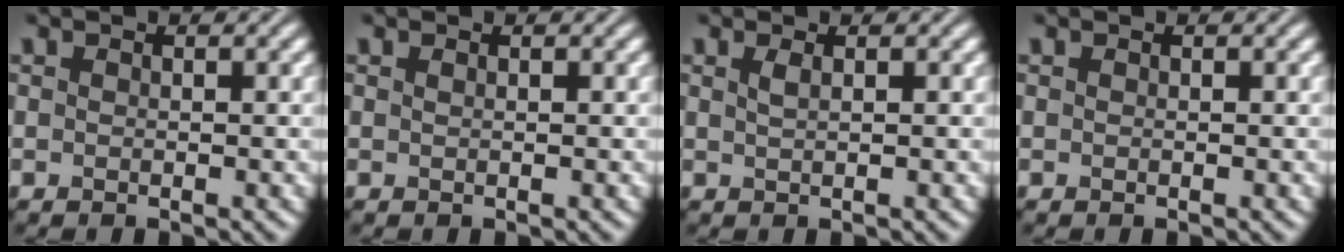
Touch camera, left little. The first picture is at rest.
{"total": 0.0}
{"total": 0.9, "force": [0.4, 0.3, 0.7], "torque": [-0.012, 0.003, 0.007]}
{"total": 0.0}